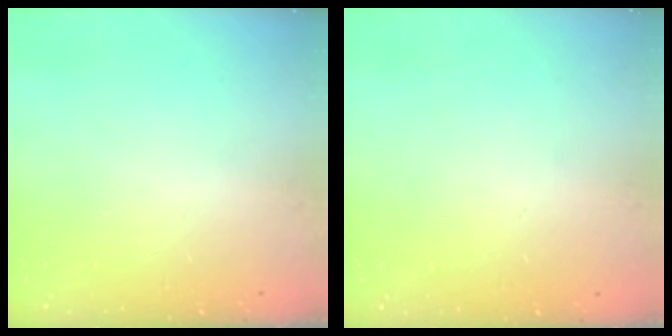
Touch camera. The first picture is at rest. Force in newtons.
{"total": 0.0}